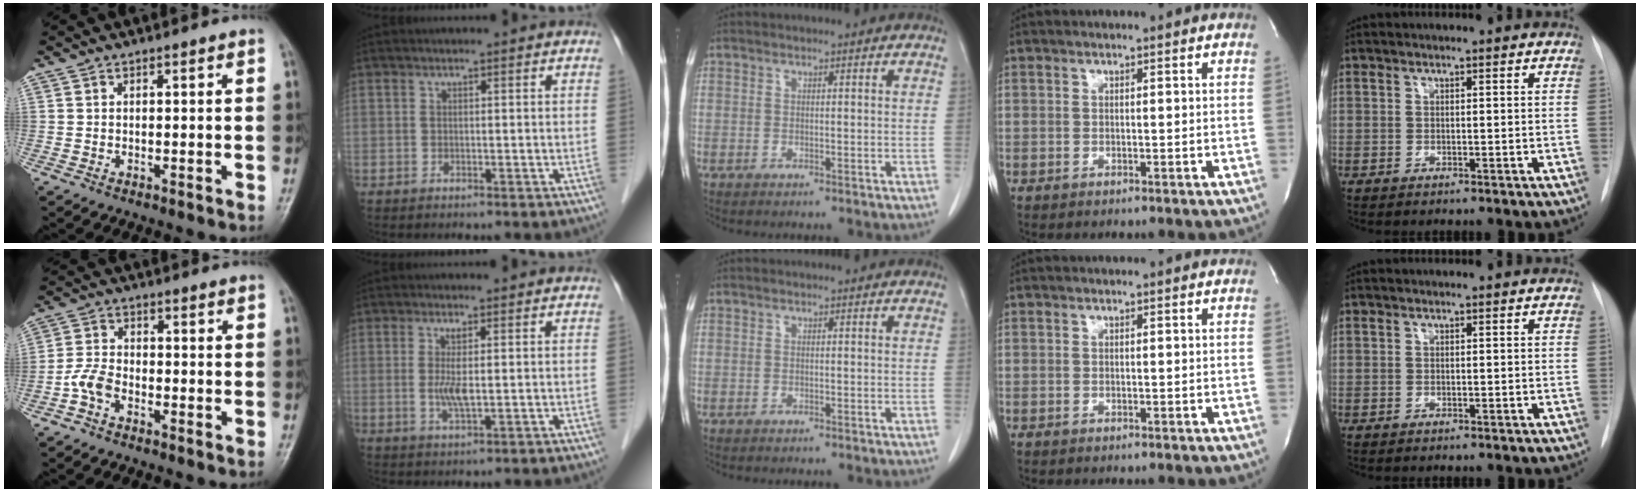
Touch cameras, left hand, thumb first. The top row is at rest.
{"thumb": {"total": 4.4, "force": [-2.4, 2.5, 2.6], "torque": [-0.052, 0.014, -0.055]}, "index": {"total": 3.9, "force": [0.1, 0.4, 3.8], "torque": [-0.083, -0.008, 0.004]}}